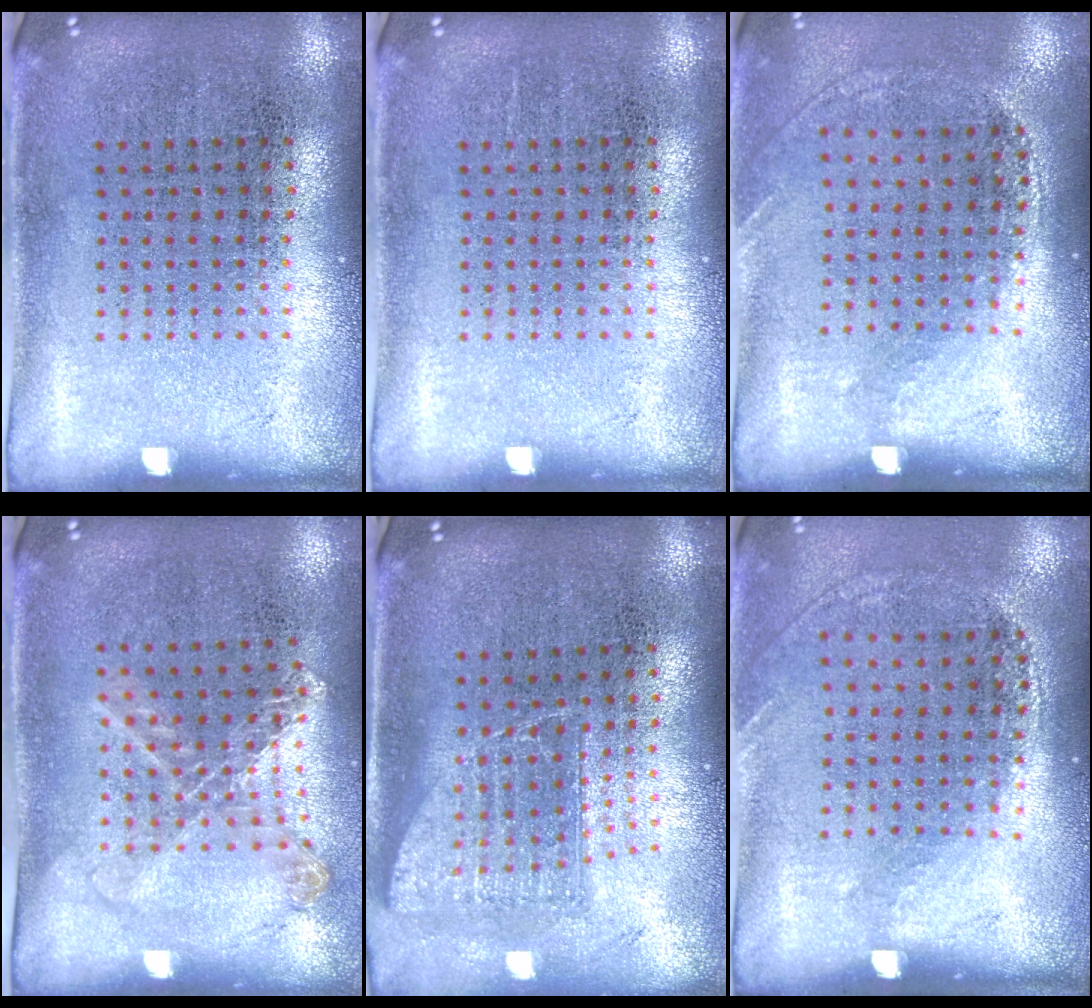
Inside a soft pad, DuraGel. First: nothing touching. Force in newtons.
{"total": 0.0}
{"total": 1.2, "press": 0.9, "slide": 0.8}
{"total": 1.1, "press": 1.1, "slide": 0.0}
{"total": 1.5, "press": 1.2, "slide": 0.9}
{"total": 1.2, "press": 0.9, "slide": 0.8}